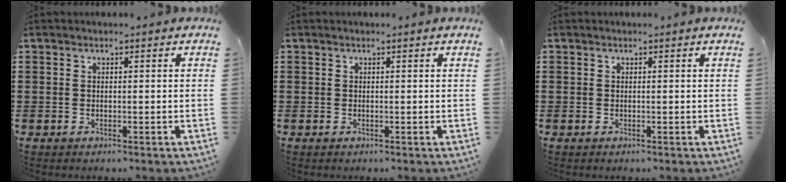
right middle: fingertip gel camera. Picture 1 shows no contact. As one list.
[{"total": 0.0}, {"total": 0.0}]